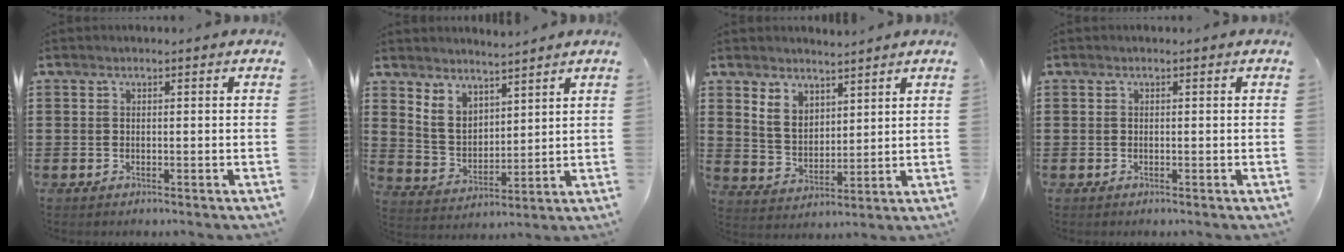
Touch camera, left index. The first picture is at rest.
{"total": 5.3, "force": [4.7, 2.4, 0.7], "torque": [-0.038, -0.020, 0.089]}
{"total": 5.3, "force": [4.3, 2.9, 1.2], "torque": [-0.044, -0.006, 0.081]}
{"total": 0.0}